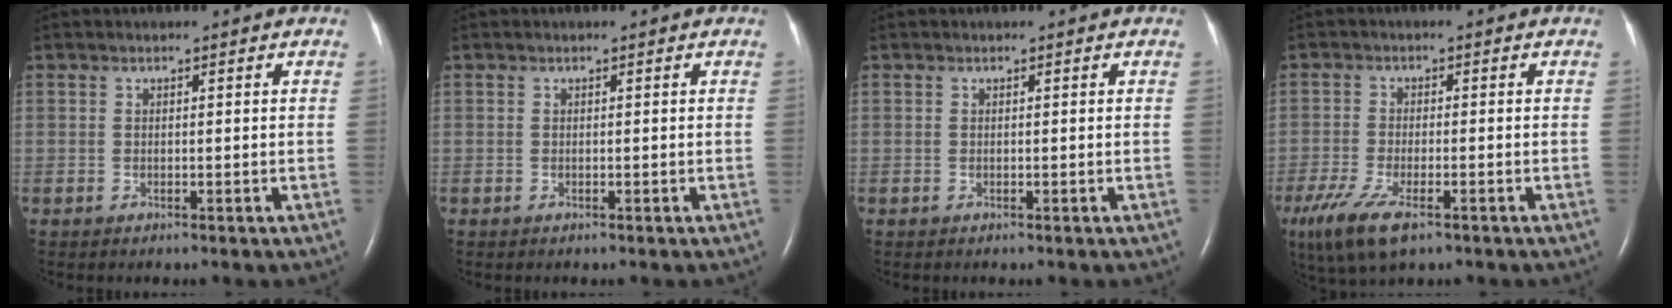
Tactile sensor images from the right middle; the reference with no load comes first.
{"total": 0.0}
{"total": 0.0}
{"total": 8.7, "force": [-5.3, 2.7, 6.3], "torque": [-0.124, -0.021, -0.091]}